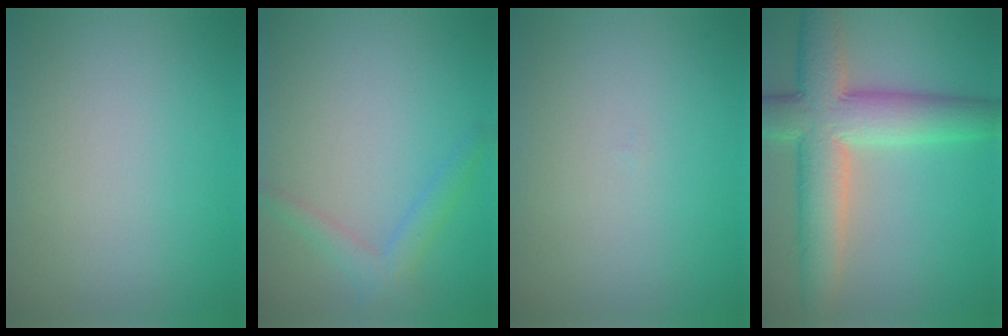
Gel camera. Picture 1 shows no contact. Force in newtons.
{"total": 2.2, "press": 2.2, "slide": 0.0}
{"total": 0.0}
{"total": 9.0, "press": 9.0, "slide": 0.4}